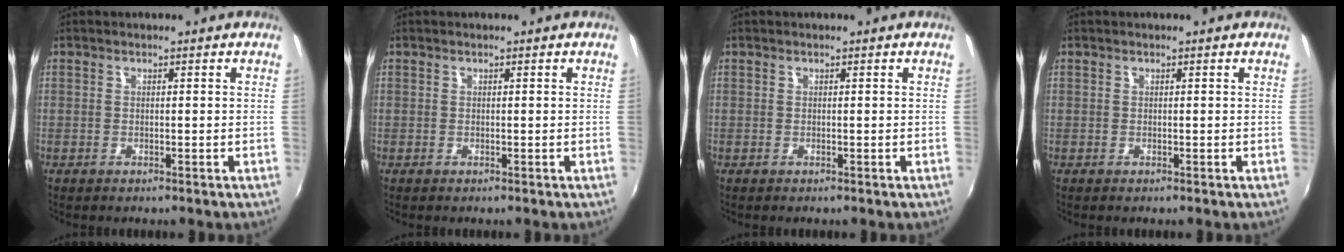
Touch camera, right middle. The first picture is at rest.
{"total": 0.0}
{"total": 0.0}
{"total": 0.0}